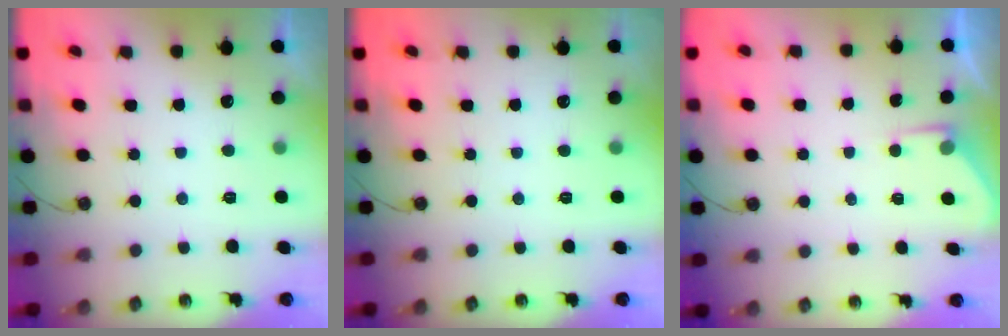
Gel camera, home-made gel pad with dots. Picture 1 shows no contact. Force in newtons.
{"total": 0.0}
{"total": 2.9, "press": 2.9, "slide": 0.5}